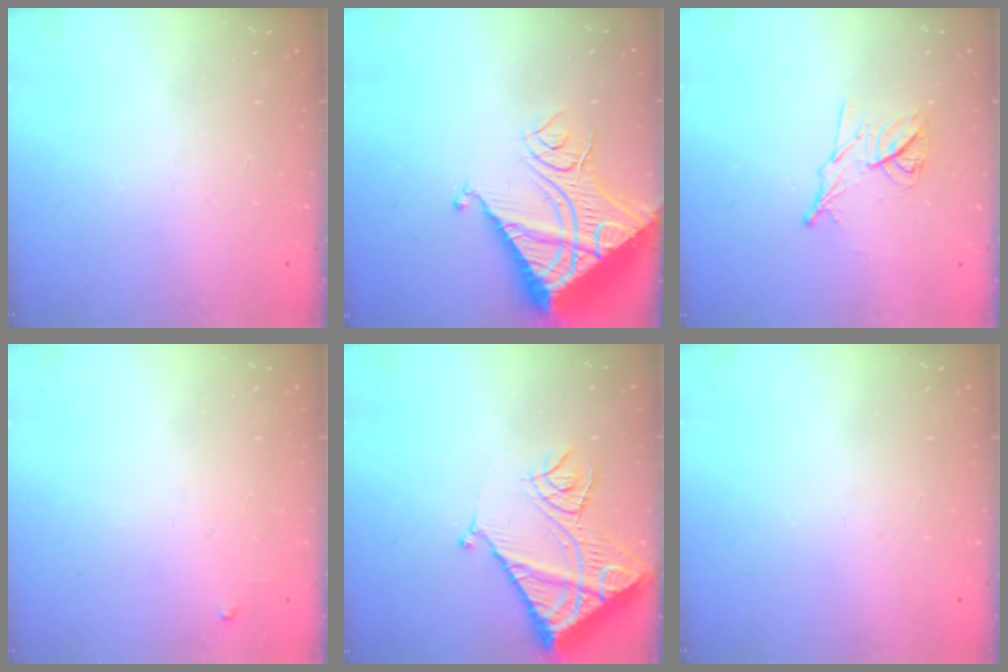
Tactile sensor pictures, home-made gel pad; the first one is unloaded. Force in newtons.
{"total": 17.4, "press": 17.3, "slide": 2.1}
{"total": 10.0, "press": 10.0, "slide": 0.1}
{"total": 3.5, "press": 3.4, "slide": 0.4}
{"total": 13.7, "press": 13.6, "slide": 1.6}
{"total": 0.0}